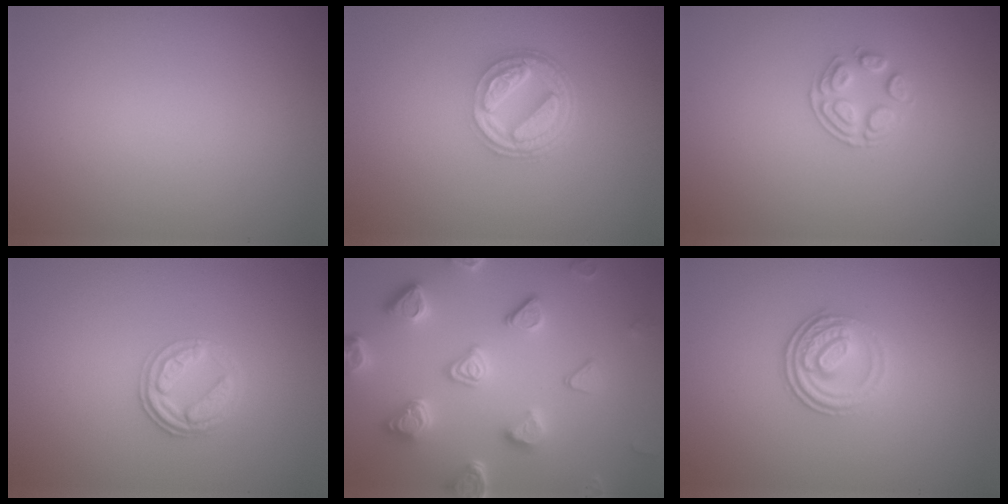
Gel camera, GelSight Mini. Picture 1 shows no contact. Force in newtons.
{"total": 5.1, "press": 3.8, "slide": 3.4}
{"total": 2.1, "press": 1.4, "slide": 1.5}
{"total": 2.7, "press": 2.6, "slide": 0.8}
{"total": 5.4, "press": 4.9, "slide": 2.3}
{"total": 3.6, "press": 2.7, "slide": 2.3}